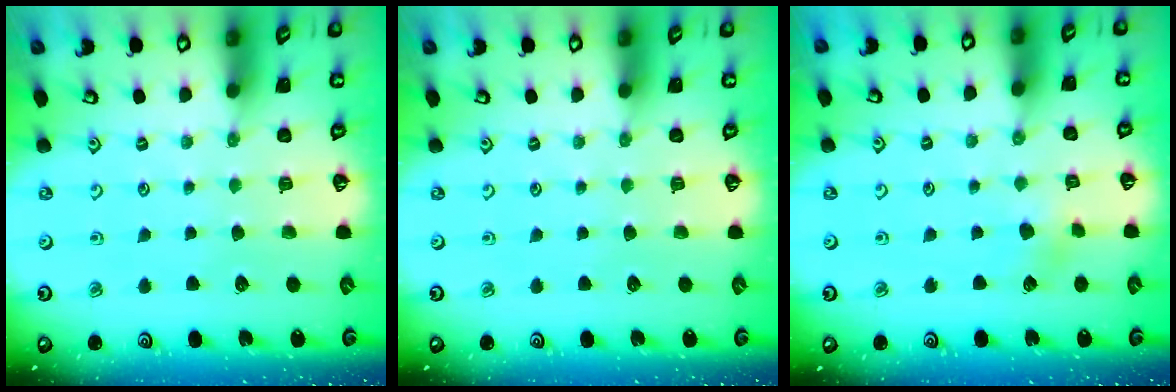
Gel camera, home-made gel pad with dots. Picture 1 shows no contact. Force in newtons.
{"total": 0.0}
{"total": 3.5, "press": 3.5, "slide": 0.6}